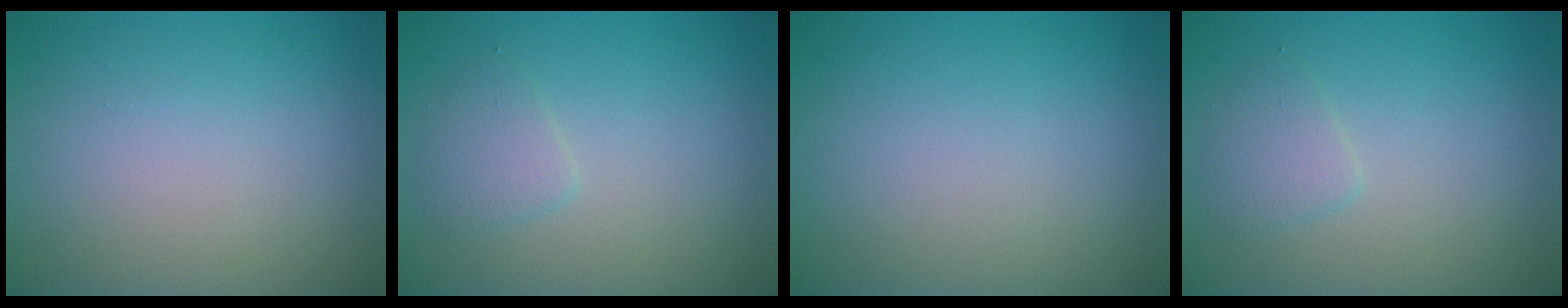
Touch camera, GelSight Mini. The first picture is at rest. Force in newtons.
{"total": 1.6, "press": 1.6, "slide": 0.1}
{"total": 0.0}
{"total": 1.6, "press": 1.6, "slide": 0.1}